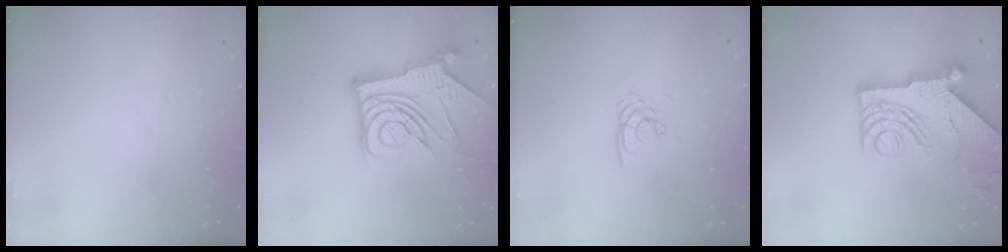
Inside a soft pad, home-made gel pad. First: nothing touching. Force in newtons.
{"total": 15.7, "press": 15.6, "slide": 1.5}
{"total": 2.1, "press": 2.1, "slide": 0.1}
{"total": 17.7, "press": 17.6, "slide": 1.7}